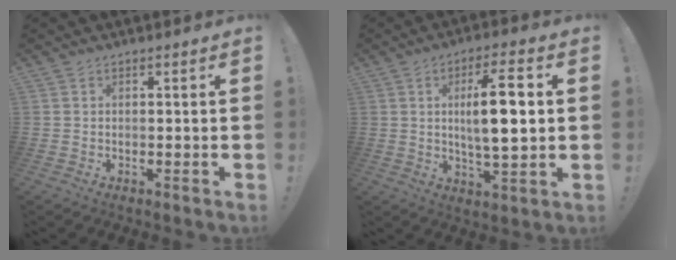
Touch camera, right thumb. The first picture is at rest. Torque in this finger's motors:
{"motor_torque": [-0.22, 0.58, 0.55, 0.42, 0.27]}